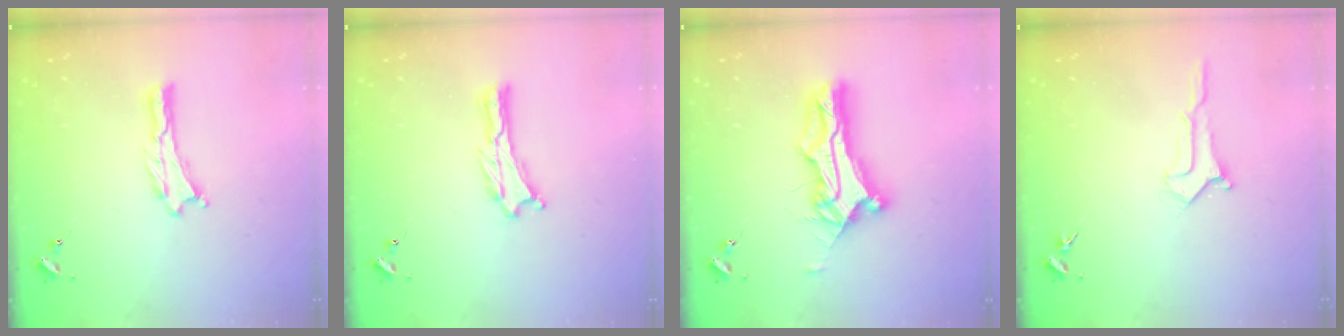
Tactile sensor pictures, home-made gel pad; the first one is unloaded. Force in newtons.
{"total": 0.0}
{"total": 10.8, "press": 10.7, "slide": 0.9}
{"total": 1.0, "press": 1.0, "slide": 0.0}